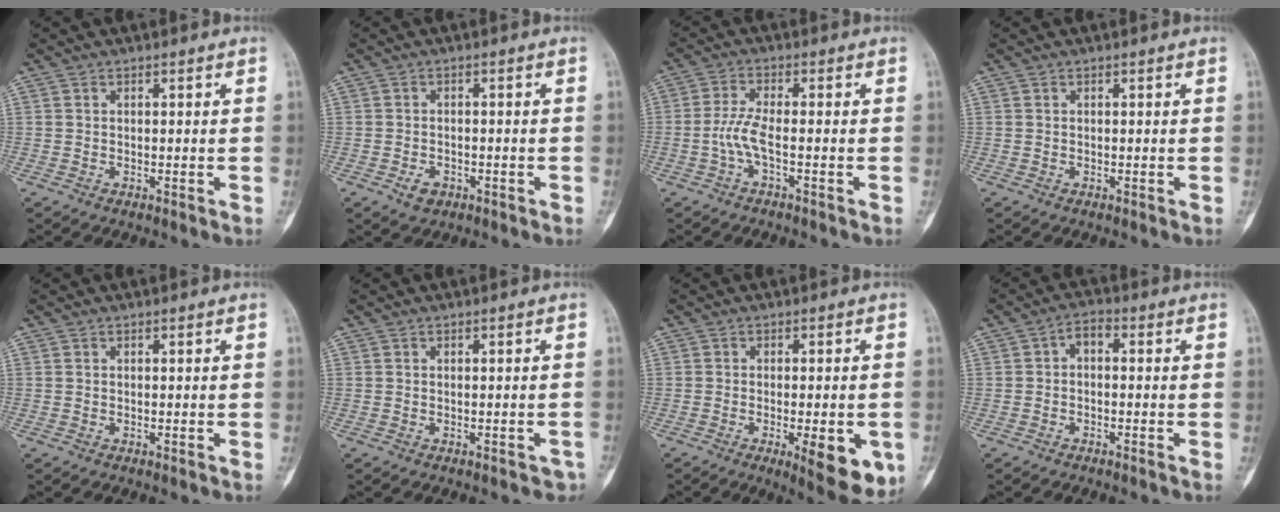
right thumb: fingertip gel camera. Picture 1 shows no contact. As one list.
[{"total": 2.7, "force": [-1.3, 1.9, 1.4], "torque": [-0.019, 0.005, -0.015]}, {"total": 4.3, "force": [-1.5, 0.8, 4.0], "torque": [-0.099, 0.011, -0.034]}, {"total": 0.0}, {"total": 0.0}, {"total": 2.4, "force": [-1.9, 1.2, 0.9], "torque": [0.000, 0.015, -0.017]}, {"total": 10.8, "force": [-3.5, 3.4, 9.6], "torque": [-0.112, -0.010, -0.037]}, {"total": 2.9, "force": [-0.3, 1.5, 2.5], "torque": [-0.036, 0.016, -0.017]}]